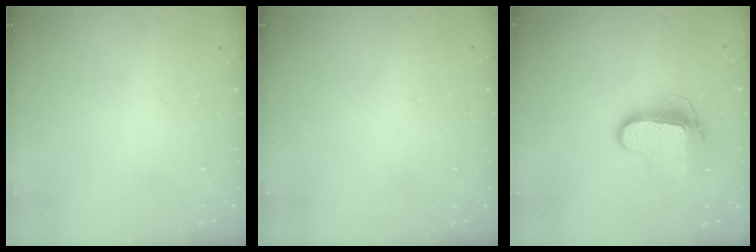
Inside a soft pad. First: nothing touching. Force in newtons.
{"total": 0.0}
{"total": 10.2, "press": 10.1, "slide": 0.8}